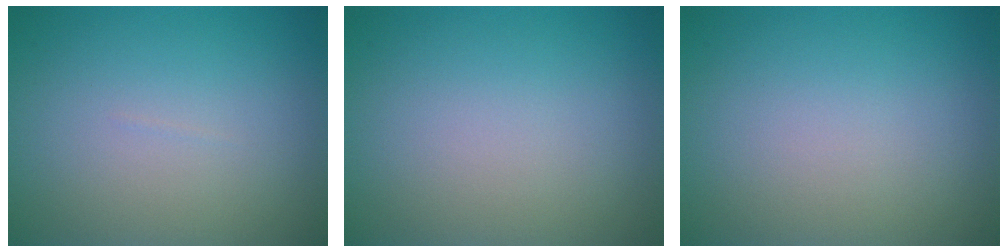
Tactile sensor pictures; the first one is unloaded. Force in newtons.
{"total": 0.0}
{"total": 0.0}